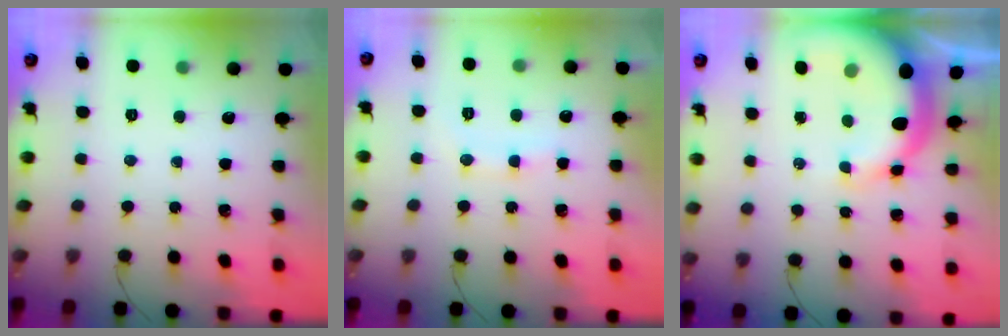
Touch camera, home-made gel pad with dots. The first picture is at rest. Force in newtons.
{"total": 5.9, "press": 5.7, "slide": 1.3}
{"total": 10.6, "press": 10.3, "slide": 2.3}